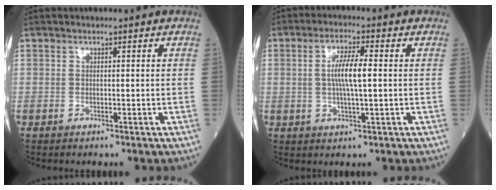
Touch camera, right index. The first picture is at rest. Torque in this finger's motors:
{"motor_torque": [0.31, 0.03, 0.18, 0.10]}